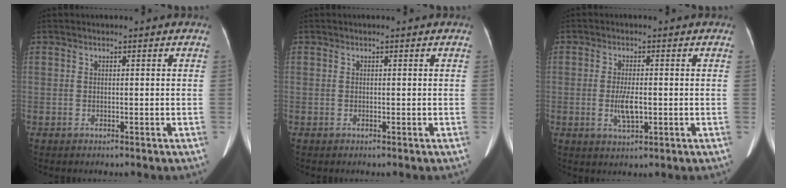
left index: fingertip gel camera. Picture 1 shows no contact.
{"total": 0.0}
{"total": 3.8, "force": [-0.6, 1.1, 3.6], "torque": [-0.076, -0.005, -0.007]}